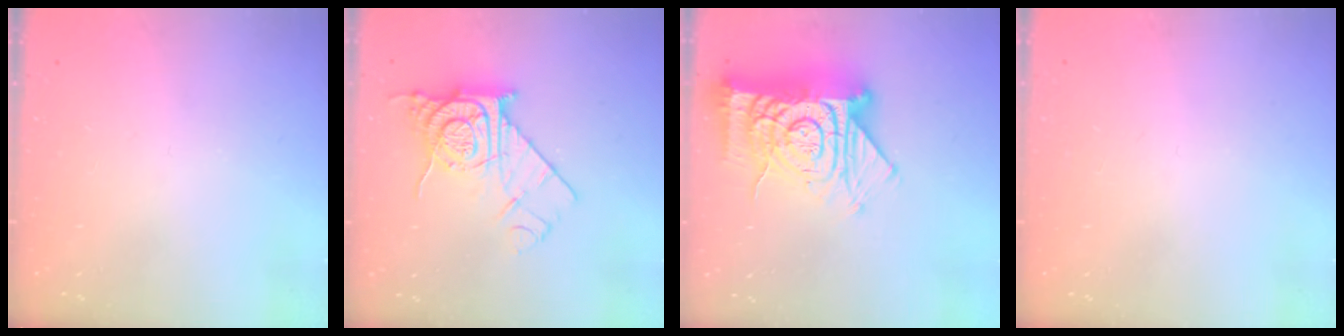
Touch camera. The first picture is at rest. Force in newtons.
{"total": 12.4, "press": 12.3, "slide": 0.9}
{"total": 21.4, "press": 21.3, "slide": 2.0}
{"total": 0.7, "press": 0.6, "slide": 0.1}